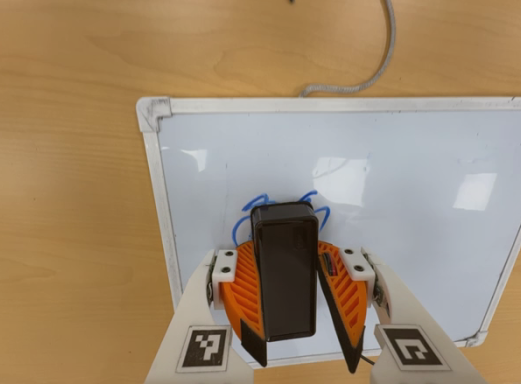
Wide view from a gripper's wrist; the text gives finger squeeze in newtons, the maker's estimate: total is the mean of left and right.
{"total": 14.8, "left": 17.4, "right": 12.1}